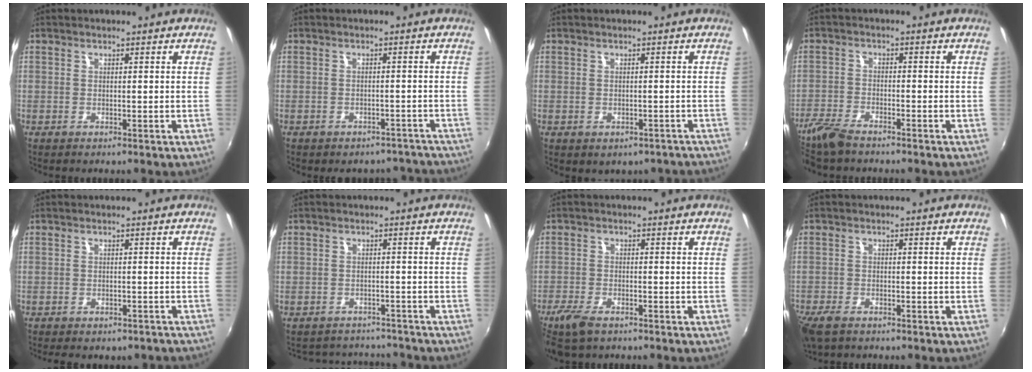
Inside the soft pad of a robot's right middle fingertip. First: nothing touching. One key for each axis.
{"total": 8.4, "fx": -7.3, "fy": 3.8, "fz": 1.6, "tx": -0.029, "ty": 0.011, "tz": -0.074}
{"total": 4.6, "fx": -3.2, "fy": 2.9, "fz": 1.6, "tx": -0.028, "ty": 0.000, "tz": -0.025}
{"total": 6.4, "fx": -5.5, "fy": 1.7, "fz": 3.0, "tx": -0.080, "ty": -0.017, "tz": -0.110}
{"total": 6.6, "fx": -5.5, "fy": 2.7, "fz": 2.5, "tx": -0.054, "ty": -0.015, "tz": -0.062}
{"total": 7.5, "fx": -6.5, "fy": 3.6, "fz": 0.8, "tx": -0.024, "ty": 0.027, "tz": -0.089}
{"total": 5.8, "fx": -4.3, "fy": 2.2, "fz": 3.3, "tx": -0.091, "ty": -0.017, "tz": -0.085}
{"total": 5.8, "fx": -4.3, "fy": 2.4, "fz": 3.1, "tx": -0.084, "ty": -0.023, "tz": -0.085}